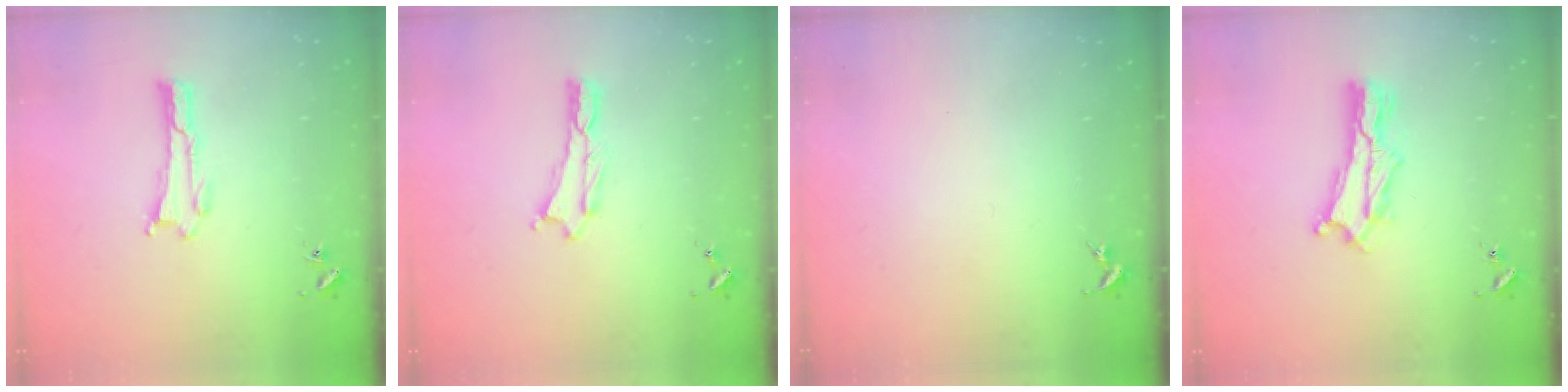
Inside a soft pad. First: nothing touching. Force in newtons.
{"total": 0.0}
{"total": 0.0}
{"total": 3.4, "press": 3.4, "slide": 0.3}